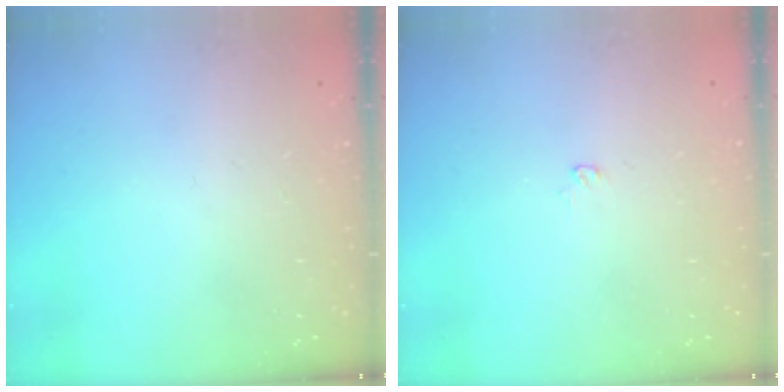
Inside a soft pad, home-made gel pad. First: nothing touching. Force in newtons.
{"total": 3.2, "press": 3.2, "slide": 0.3}